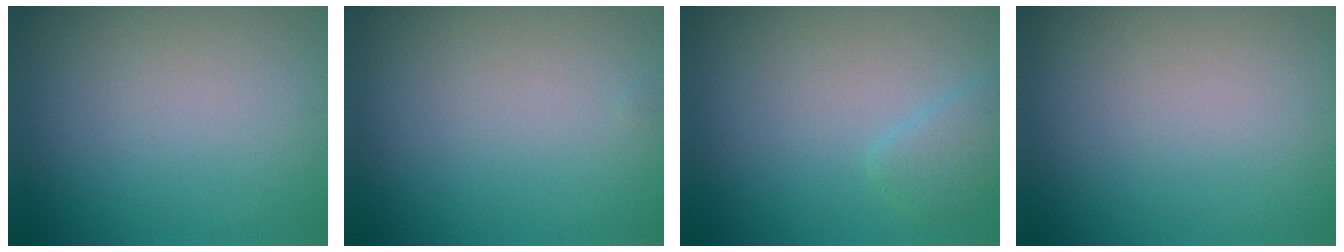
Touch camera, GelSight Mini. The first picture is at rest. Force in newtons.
{"total": 0.0}
{"total": 1.5, "press": 1.5, "slide": 0.2}
{"total": 0.0}